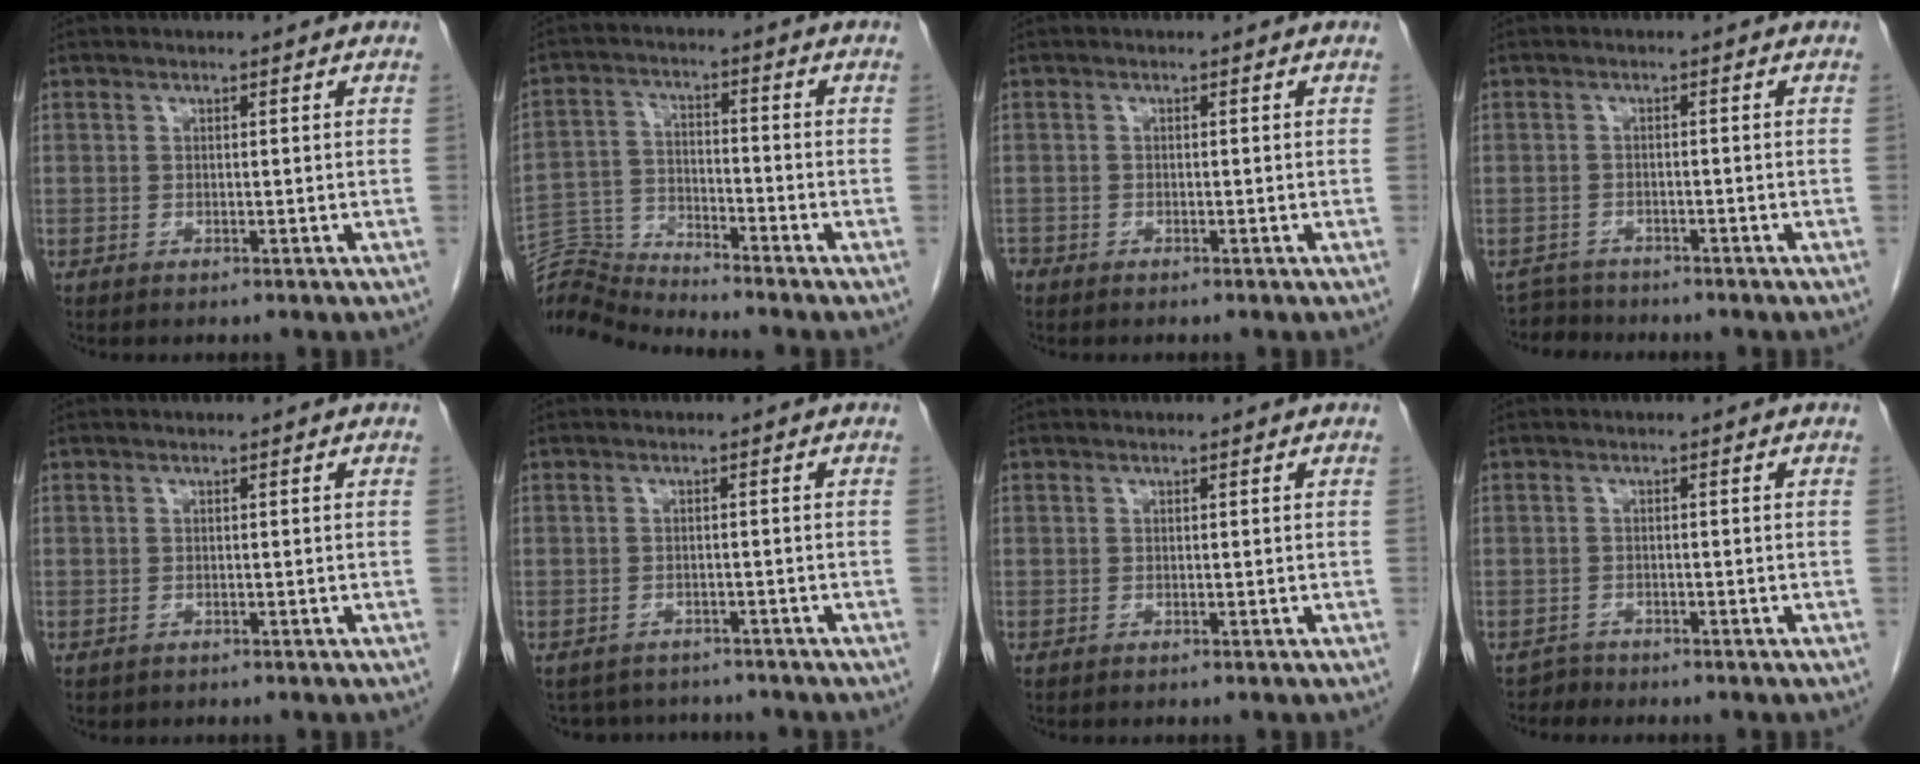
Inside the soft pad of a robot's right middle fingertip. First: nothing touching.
{"total": 8.9, "force": [-8.7, -1.7, -0.9], "torque": [0.010, 0.016, -0.166]}
{"total": 1.3, "force": [-1.1, 0.6, 0.2], "torque": [-0.009, -0.002, -0.020]}
{"total": 3.2, "force": [-3.0, 0.5, -1.0], "torque": [0.019, -0.009, -0.052]}
{"total": 0.5, "force": [-0.3, 0.4, 0.1], "torque": [-0.009, 0.002, -0.001]}
{"total": 6.3, "force": [-5.9, 2.3, 0.5], "torque": [-0.003, 0.010, -0.075]}
{"total": 0.0}
{"total": 1.3, "force": [-1.0, 0.1, -0.8], "torque": [0.019, -0.004, -0.021]}